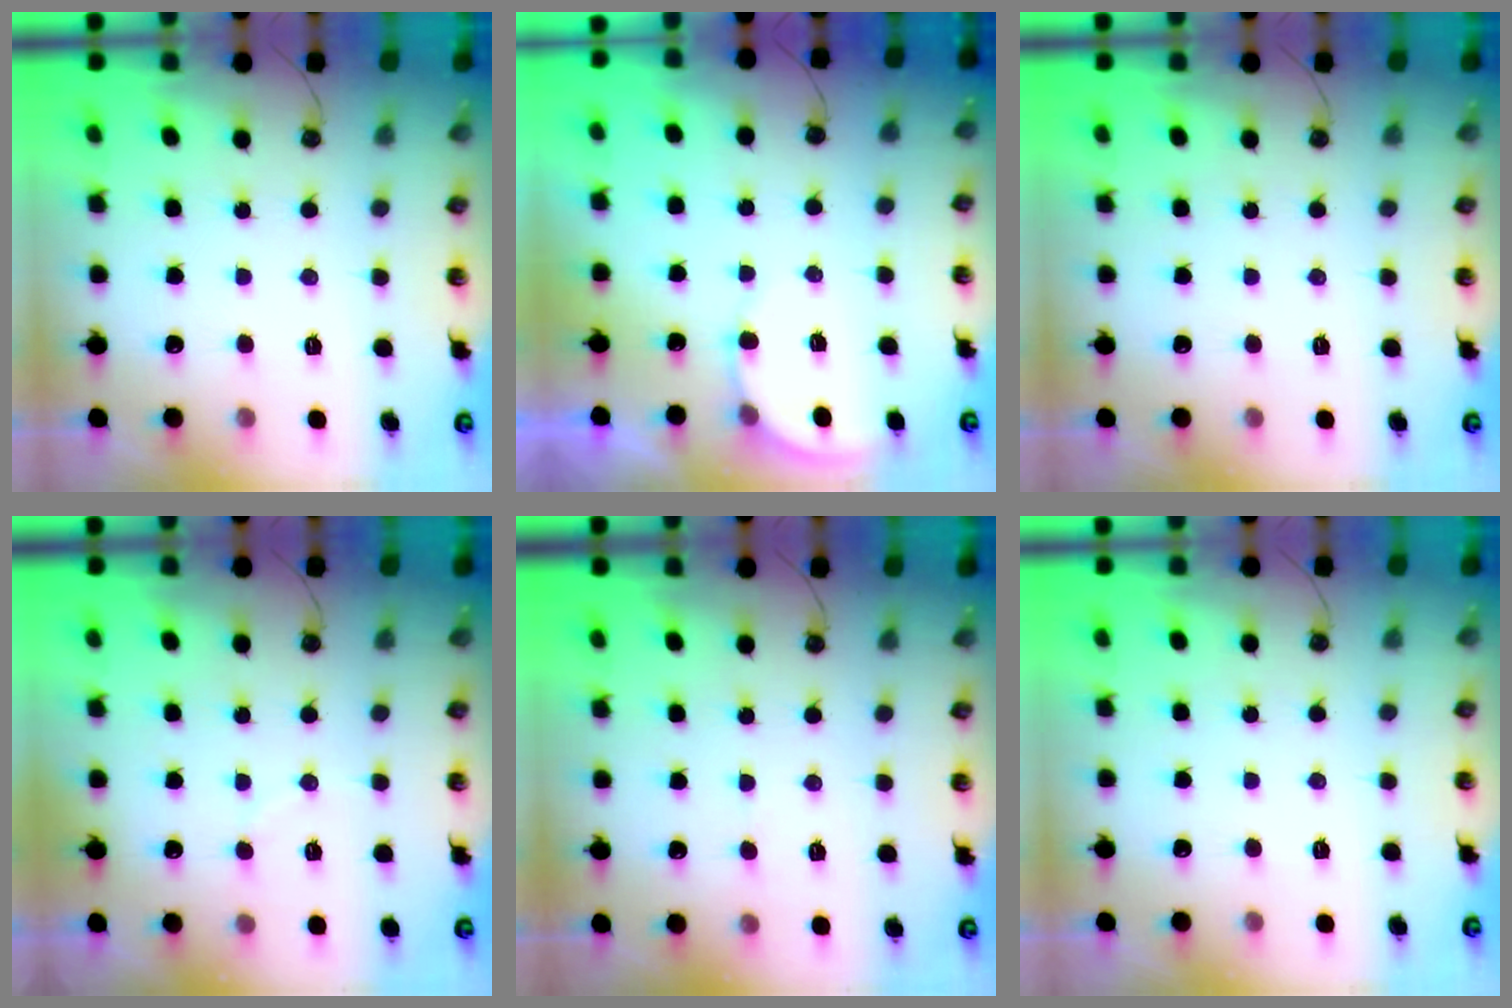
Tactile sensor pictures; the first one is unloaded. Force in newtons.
{"total": 4.3, "press": 4.3, "slide": 0.3}
{"total": 0.0}
{"total": 5.0, "press": 5.0, "slide": 0.4}
{"total": 5.5, "press": 5.5, "slide": 0.6}
{"total": 0.0}